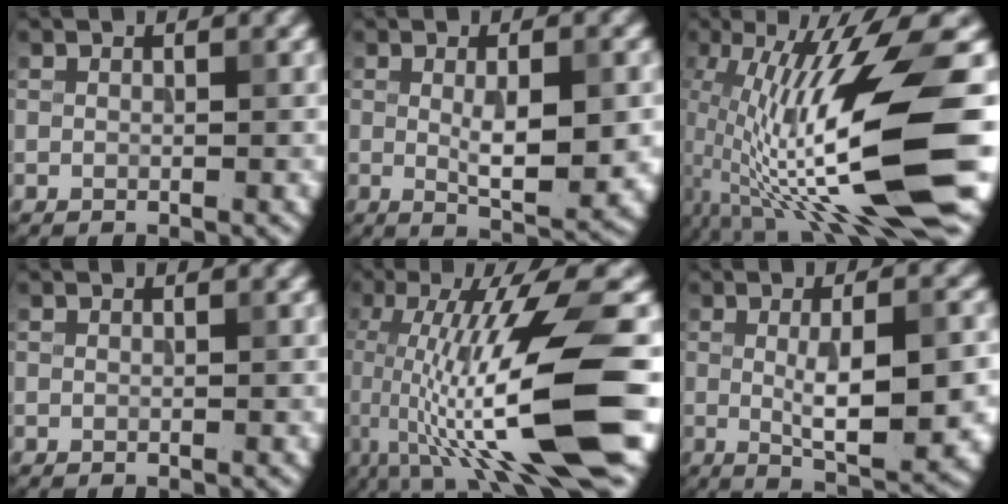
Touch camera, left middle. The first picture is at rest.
{"total": 5.4, "force": [-0.1, 1.6, 5.2], "torque": [-0.084, -0.007, 0.003]}
{"total": 15.0, "force": [-2.9, 2.4, 14.5], "torque": [-0.264, 0.007, -0.037]}
{"total": 0.0}
{"total": 13.7, "force": [-1.9, 2.5, 13.3], "torque": [-0.224, 0.006, -0.026]}
{"total": 7.8, "force": [-0.3, 2.2, 7.4], "torque": [-0.111, -0.006, 0.000]}